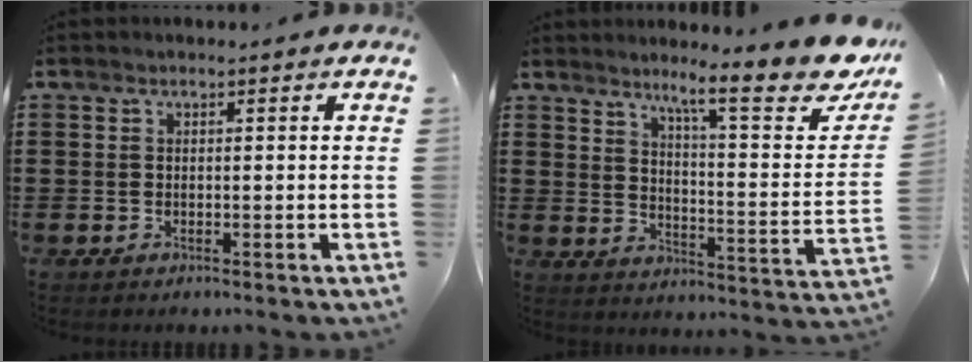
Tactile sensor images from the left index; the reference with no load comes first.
{"total": 11.9, "force": [9.1, 1.1, 7.6], "torque": [-0.127, -0.061, 0.142]}